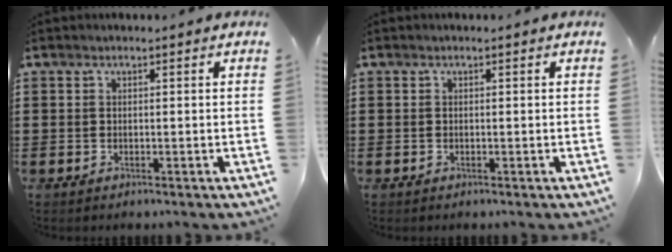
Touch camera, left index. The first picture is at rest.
{"total": 0.0}